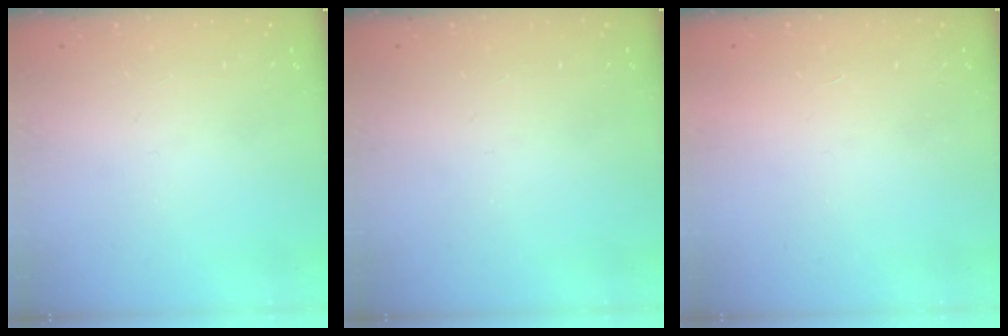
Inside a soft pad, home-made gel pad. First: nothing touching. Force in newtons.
{"total": 0.0}
{"total": 1.7, "press": 1.7, "slide": 0.1}